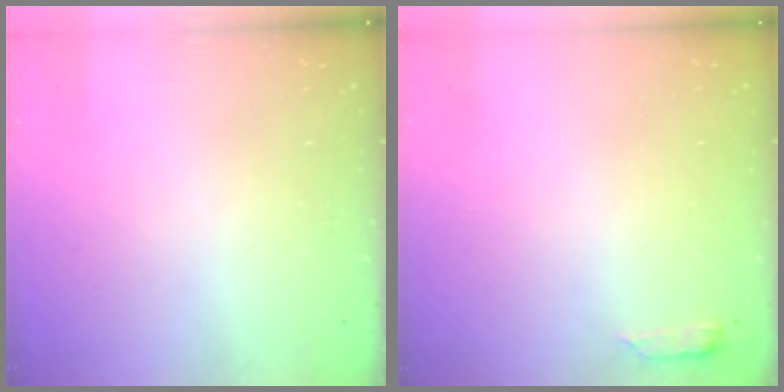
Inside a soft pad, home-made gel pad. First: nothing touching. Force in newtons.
{"total": 2.9, "press": 2.8, "slide": 0.6}